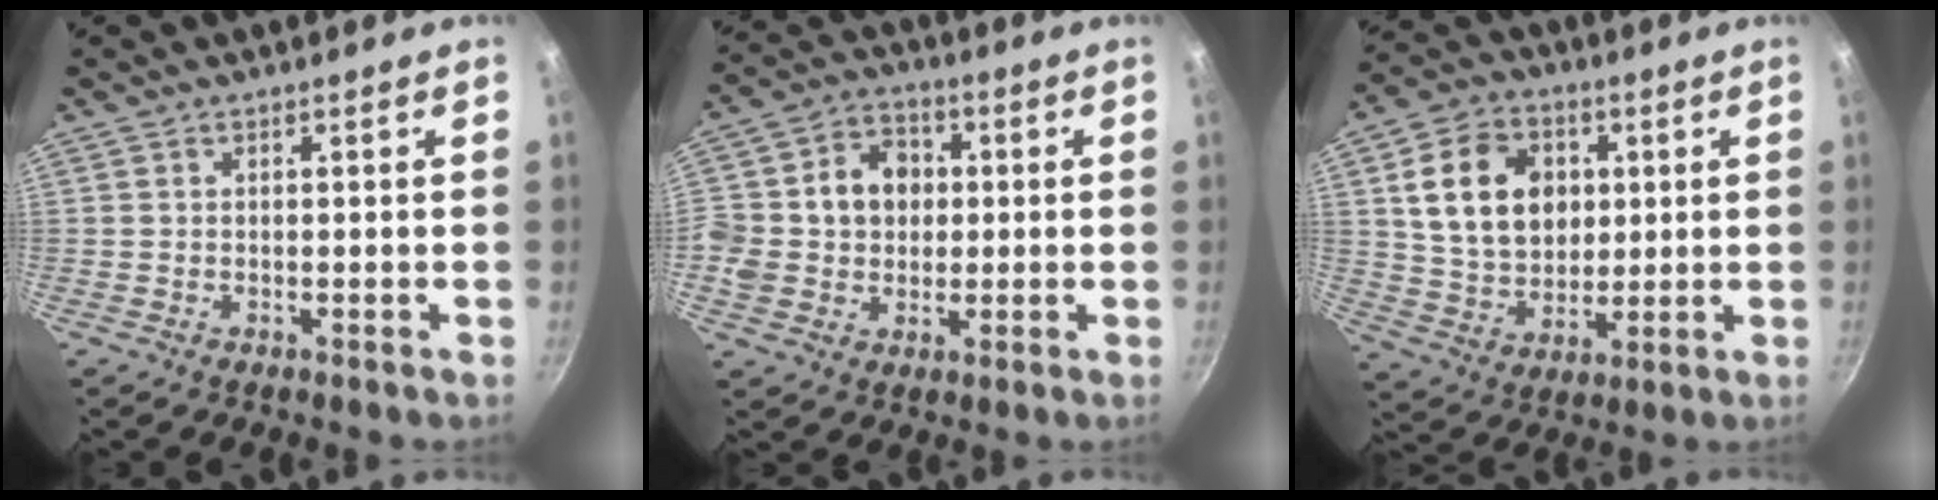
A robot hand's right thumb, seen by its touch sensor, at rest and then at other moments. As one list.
[{"total": 12.3, "force": [1.4, 10.6, 6.1], "torque": [-0.082, 0.014, 0.010]}, {"total": 16.1, "force": [3.6, 12.3, 9.8], "torque": [-0.144, -0.001, 0.066]}]